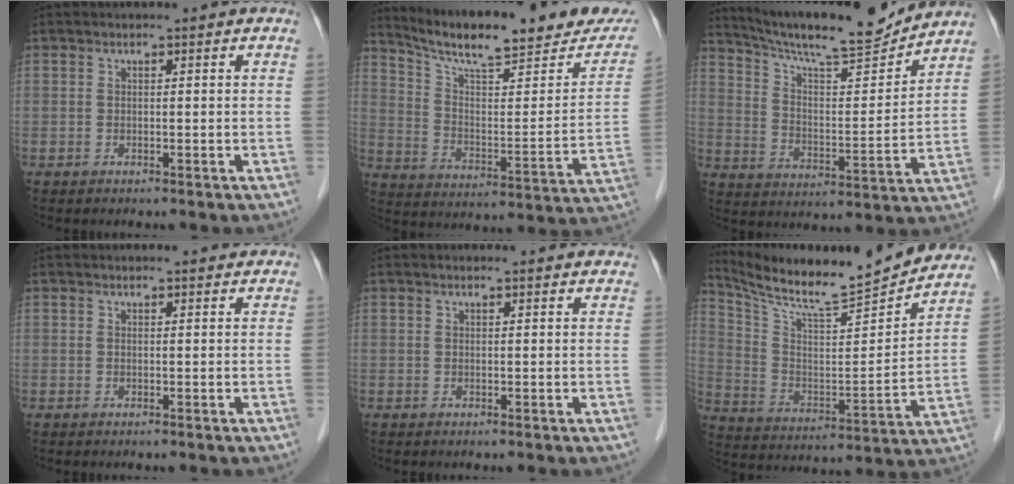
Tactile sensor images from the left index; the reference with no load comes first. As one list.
[{"total": 23.5, "force": [20.1, 3.7, 11.7], "torque": [-0.178, -0.030, 0.282]}, {"total": 16.7, "force": [15.6, 0.8, 6.0], "torque": [-0.111, -0.007, 0.246]}, {"total": 2.8, "force": [2.6, 0.5, 0.8], "torque": [-0.012, 0.012, 0.030]}, {"total": 4.5, "force": [4.2, 0.7, 1.5], "torque": [-0.018, 0.017, 0.040]}, {"total": 22.8, "force": [20.6, 1.1, 9.7], "torque": [-0.173, -0.036, 0.314]}]